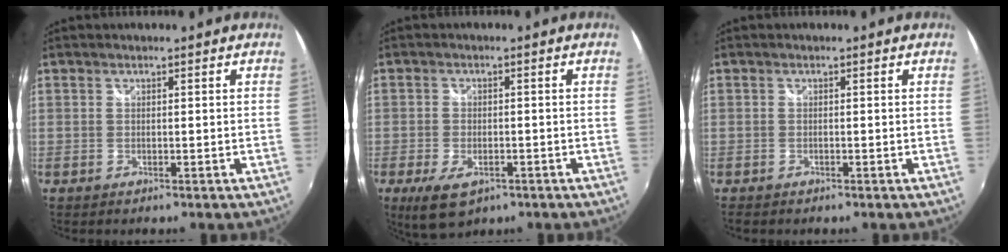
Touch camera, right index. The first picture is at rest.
{"total": 7.4, "force": [-3.9, 3.9, 5.0], "torque": [-0.115, -0.022, -0.066]}
{"total": 0.6, "force": [-0.5, 0.2, 0.3], "torque": [-0.008, -0.003, -0.009]}